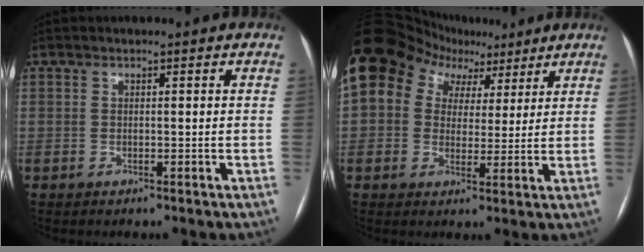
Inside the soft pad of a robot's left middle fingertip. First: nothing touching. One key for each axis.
{"total": 15.0, "fx": 7.7, "fy": 11.0, "fz": 6.8, "tx": -0.130, "ty": 0.073, "tz": 0.129}